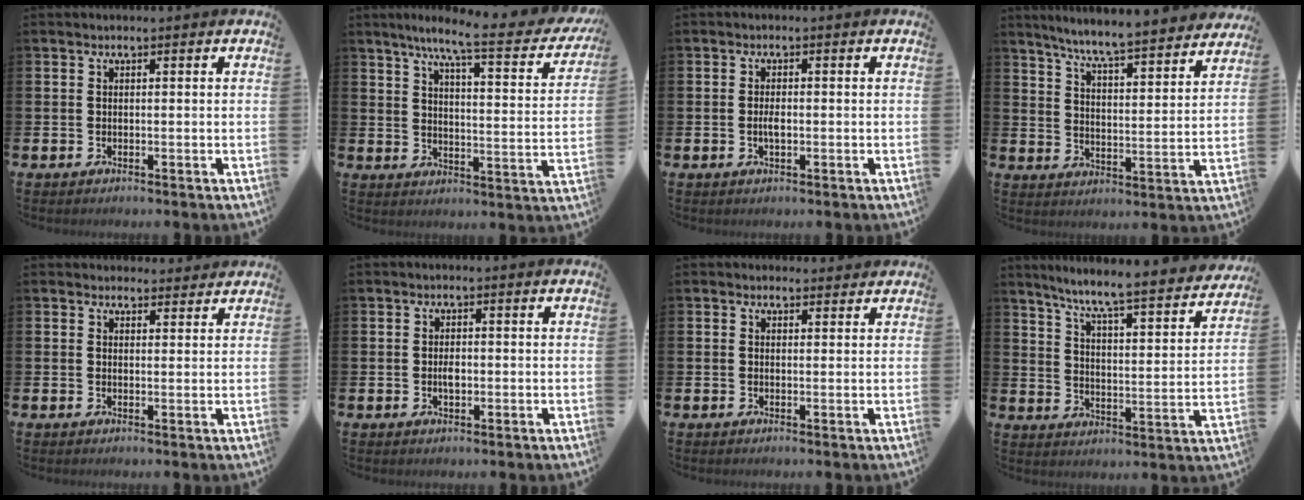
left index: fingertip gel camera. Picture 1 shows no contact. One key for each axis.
{"total": 8.2, "fx": 6.3, "fy": 0.7, "fz": 5.2, "tx": -0.100, "ty": -0.046, "tz": 0.094}
{"total": 1.7, "fx": -0.2, "fy": 0.7, "fz": 1.5, "tx": -0.022, "ty": -0.001, "tz": -0.007}
{"total": 7.0, "fx": 6.7, "fy": -0.4, "fz": 2.0, "tx": -0.058, "ty": -0.057, "tz": 0.111}
{"total": 2.2, "fx": 2.1, "fy": 0.7, "fz": -0.1, "tx": 0.009, "ty": -0.009, "tz": 0.036}
{"total": 1.7, "fx": -0.1, "fy": 0.9, "fz": 1.4, "tx": -0.015, "ty": -0.002, "tz": -0.006}
{"total": 1.1, "fx": 1.0, "fy": 0.6, "fz": 0.1, "tx": 0.007, "ty": 0.003, "tz": 0.015}
{"total": 6.9, "fx": 6.2, "fy": -0.2, "fz": 3.0, "tx": -0.076, "ty": -0.058, "tz": 0.099}